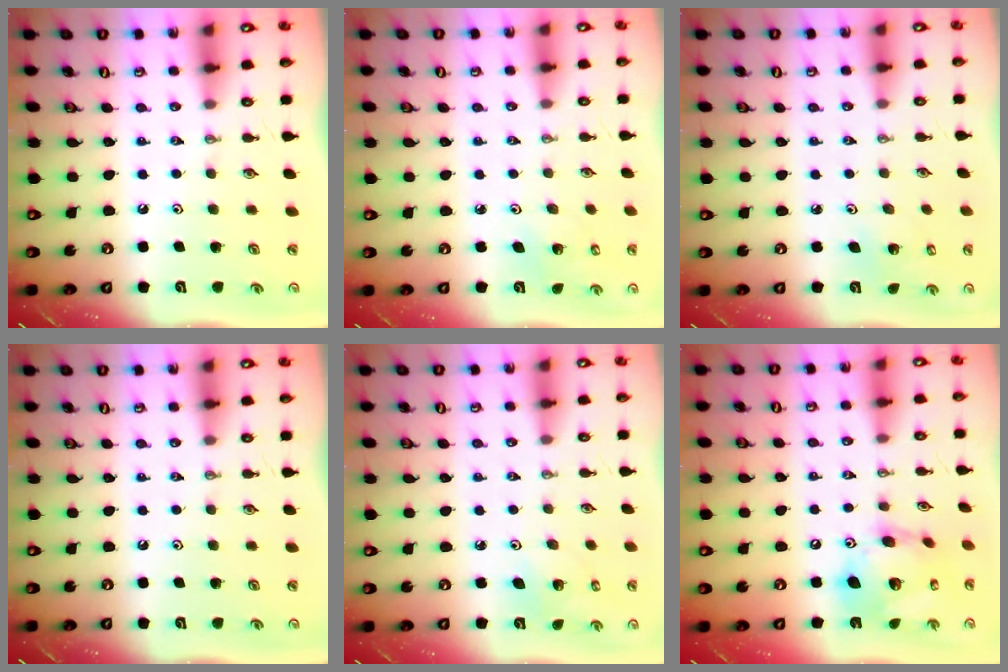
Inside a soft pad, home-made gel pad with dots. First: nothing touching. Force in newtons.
{"total": 2.0, "press": 2.0, "slide": 0.1}
{"total": 3.0, "press": 3.0, "slide": 0.1}
{"total": 0.0}
{"total": 3.3, "press": 3.2, "slide": 0.3}
{"total": 17.0, "press": 16.9, "slide": 1.9}